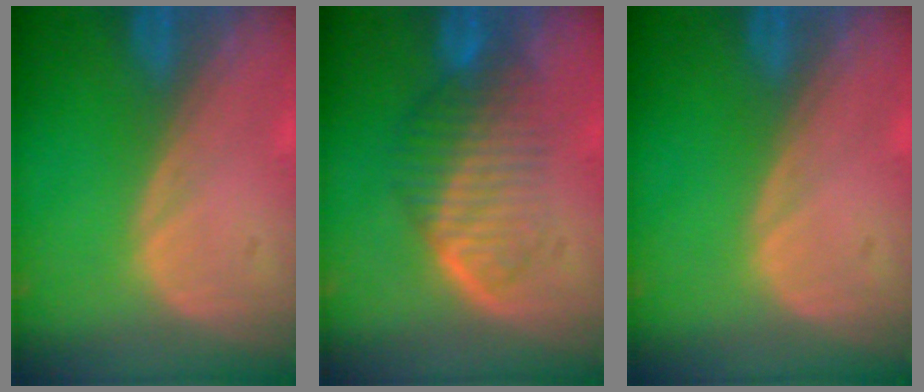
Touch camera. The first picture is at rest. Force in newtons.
{"total": 6.5, "press": 6.3, "slide": 1.6}
{"total": 0.0}